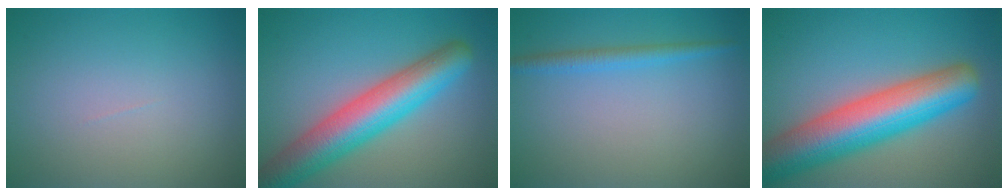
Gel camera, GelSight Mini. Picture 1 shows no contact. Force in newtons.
{"total": 8.4, "press": 8.4, "slide": 0.4}
{"total": 1.8, "press": 1.8, "slide": 0.1}
{"total": 10.4, "press": 10.4, "slide": 0.6}